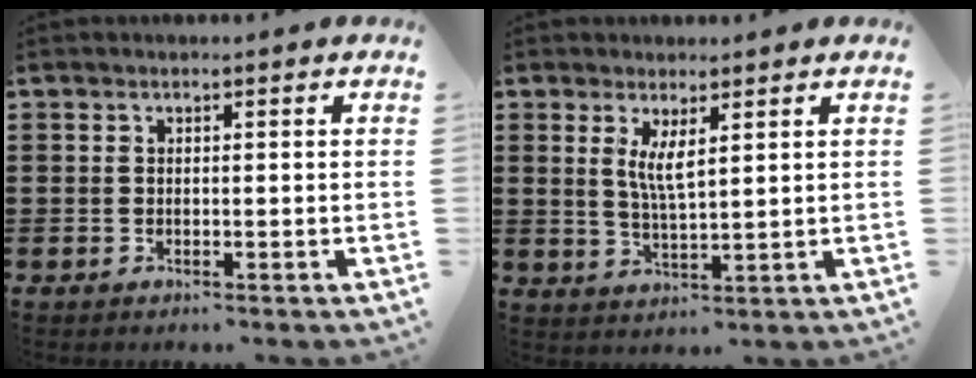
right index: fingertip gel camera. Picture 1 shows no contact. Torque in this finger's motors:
{"motor_torque": [0.29, 0.12, 0.29, 0.13]}